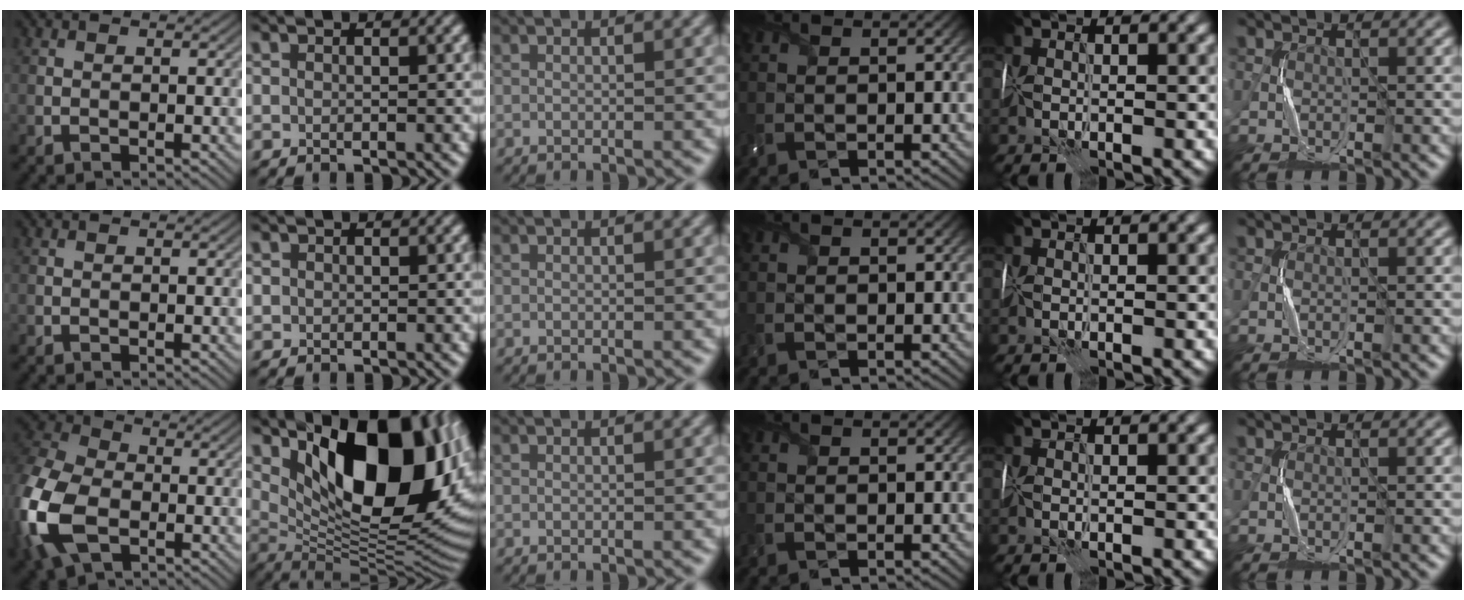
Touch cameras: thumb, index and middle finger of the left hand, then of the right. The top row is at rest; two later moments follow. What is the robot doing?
{"motion": "wrap", "object": "felt sheet"}